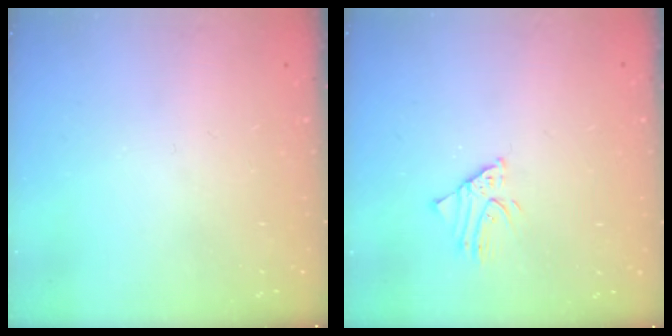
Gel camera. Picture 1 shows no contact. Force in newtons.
{"total": 2.1, "press": 2.1, "slide": 0.1}